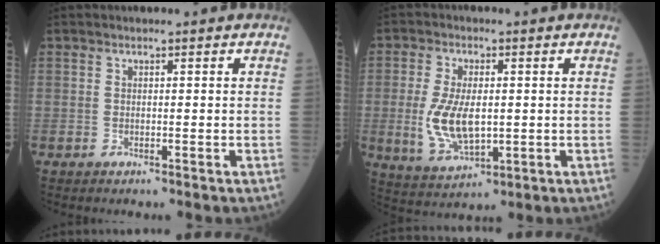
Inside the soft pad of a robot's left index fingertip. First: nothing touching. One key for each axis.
{"total": 8.7, "fx": -0.5, "fy": 4.1, "fz": 7.7, "tx": -0.166, "ty": -0.007, "tz": -0.002}